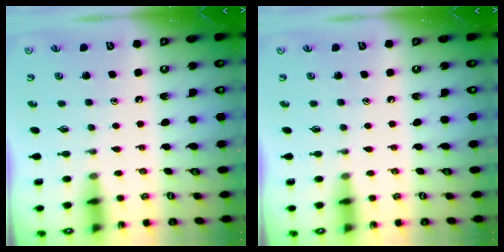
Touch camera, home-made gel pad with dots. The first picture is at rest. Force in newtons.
{"total": 0.0}